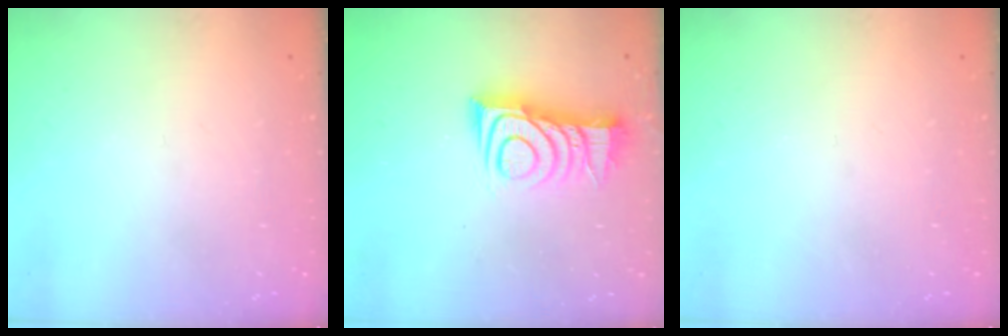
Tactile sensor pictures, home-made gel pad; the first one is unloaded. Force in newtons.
{"total": 11.2, "press": 11.2, "slide": 0.5}
{"total": 0.0}